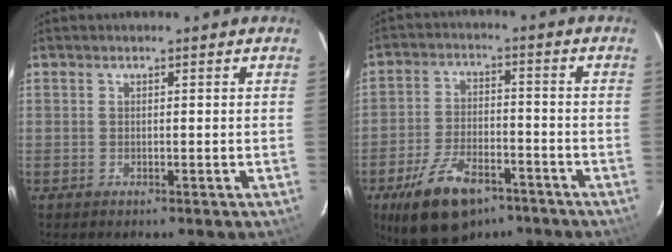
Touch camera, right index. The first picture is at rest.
{"total": 13.8, "force": [-8.9, 6.5, 8.2], "torque": [-0.174, -0.010, -0.149]}